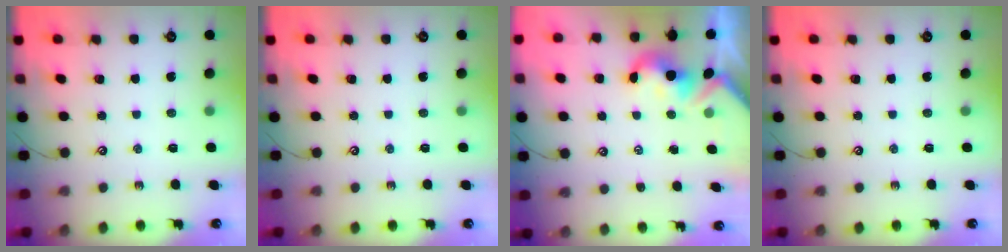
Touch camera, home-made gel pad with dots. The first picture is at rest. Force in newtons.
{"total": 0.0}
{"total": 1.6, "press": 1.5, "slide": 0.6}
{"total": 0.0}